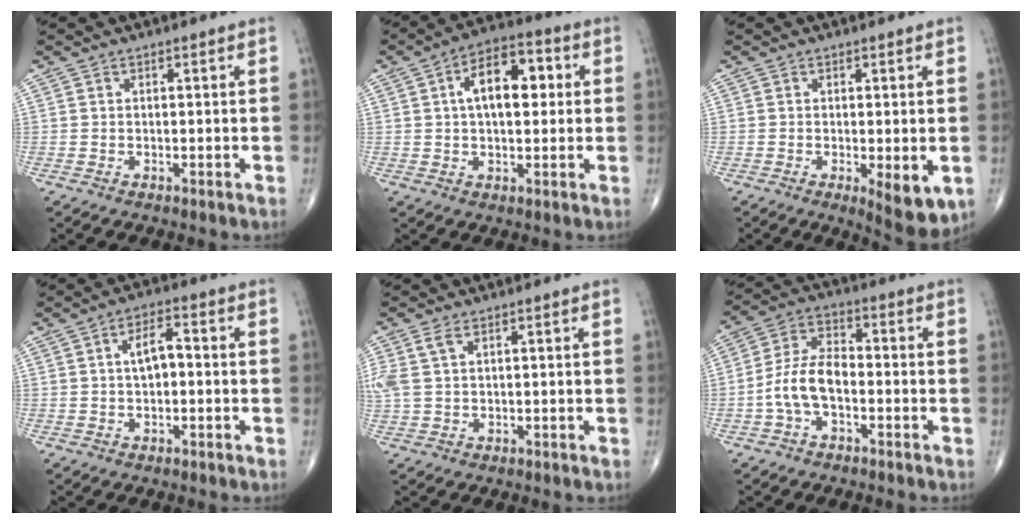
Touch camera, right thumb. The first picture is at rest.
{"total": 11.5, "force": [2.1, 6.1, 9.4], "torque": [-0.130, 0.021, 0.026]}
{"total": 6.8, "force": [-1.7, 2.3, 6.2], "torque": [-0.079, -0.019, -0.019]}
{"total": 5.0, "force": [0.3, 2.5, 4.3], "torque": [-0.072, 0.016, -0.002]}
{"total": 4.6, "force": [1.7, 2.4, 3.5], "torque": [-0.106, 0.013, 0.041]}
{"total": 8.7, "force": [-2.4, 4.8, 6.9], "torque": [-0.134, 0.033, -0.054]}